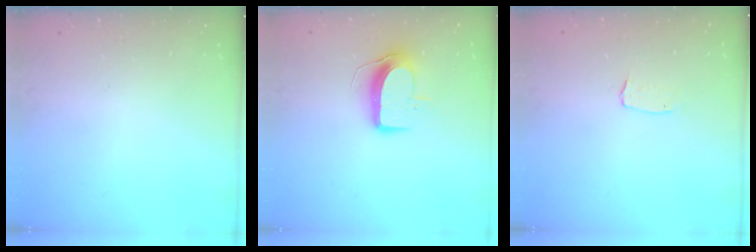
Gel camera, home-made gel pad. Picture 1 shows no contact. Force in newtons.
{"total": 9.5, "press": 9.5, "slide": 0.5}
{"total": 4.0, "press": 3.9, "slide": 0.2}